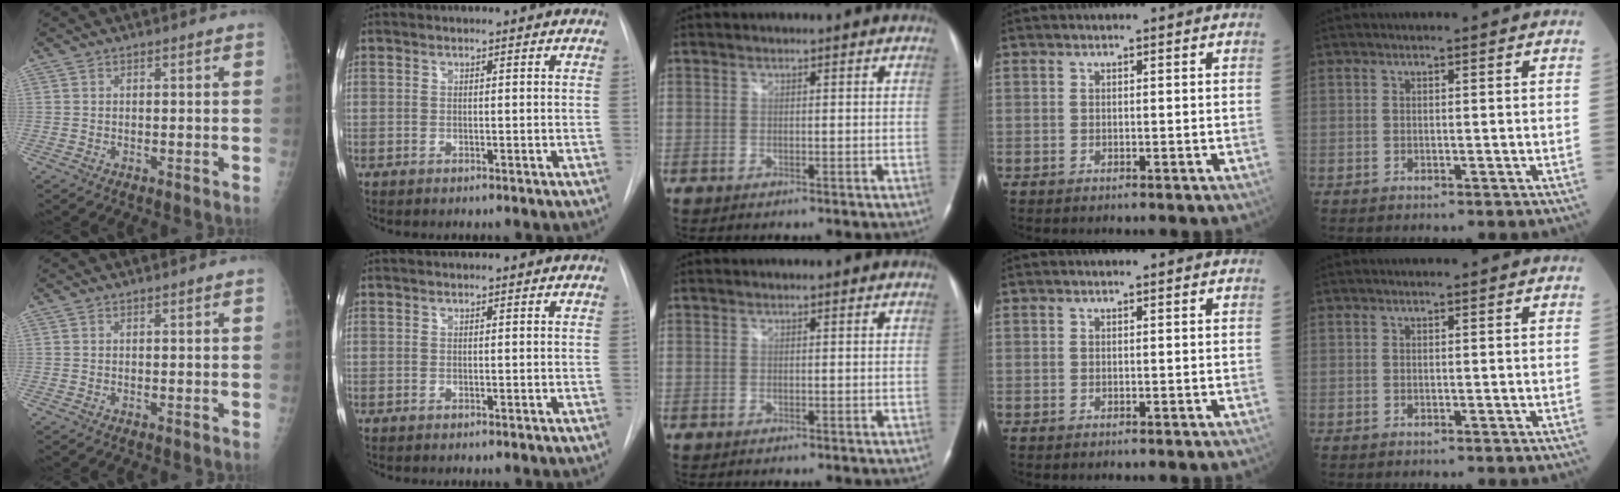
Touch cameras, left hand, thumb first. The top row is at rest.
{}